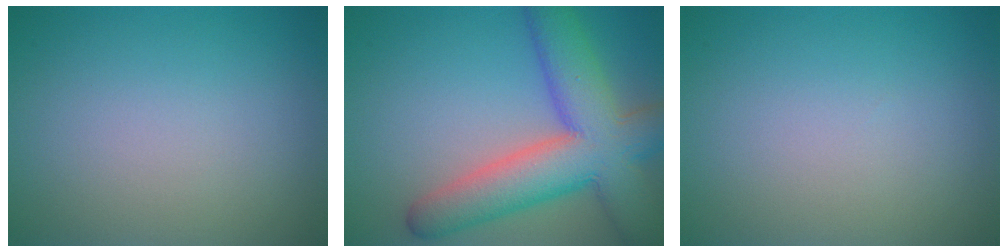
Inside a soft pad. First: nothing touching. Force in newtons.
{"total": 10.2, "press": 10.2, "slide": 0.6}
{"total": 0.0}